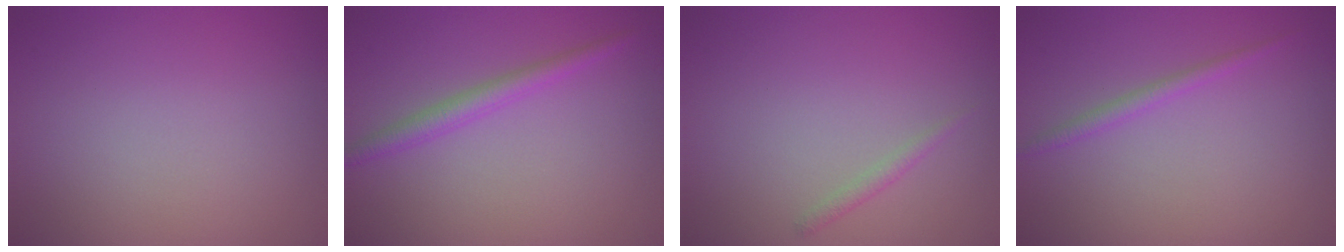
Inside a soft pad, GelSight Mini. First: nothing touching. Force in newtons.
{"total": 2.0, "press": 2.0, "slide": 0.1}
{"total": 0.8, "press": 0.8, "slide": 0.0}
{"total": 1.2, "press": 1.2, "slide": 0.1}